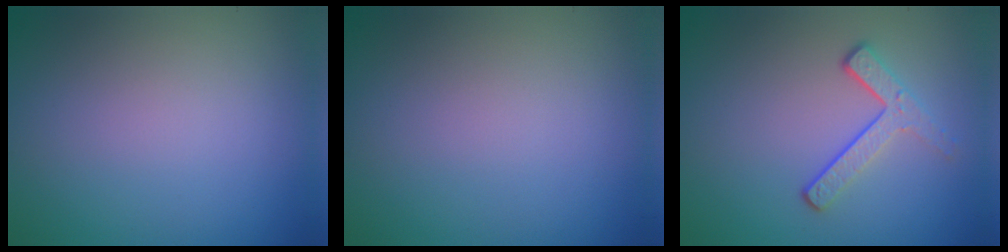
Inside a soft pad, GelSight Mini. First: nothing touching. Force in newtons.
{"total": 0.0}
{"total": 3.0, "press": 2.2, "slide": 2.0}